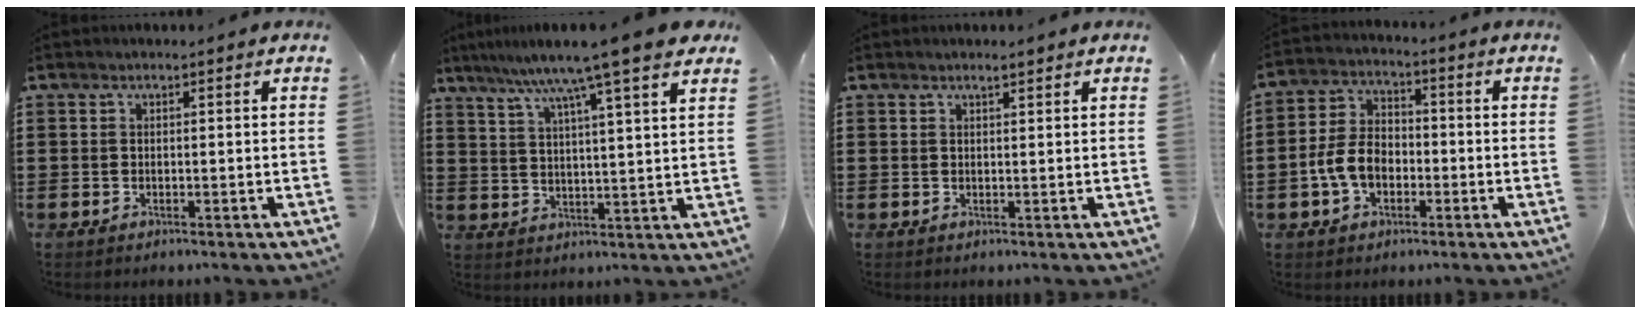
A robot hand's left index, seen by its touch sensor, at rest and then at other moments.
{"total": 9.2, "force": [7.3, -0.8, 5.6], "torque": [-0.125, -0.034, 0.115]}
{"total": 1.4, "force": [1.2, 0.2, 0.8], "torque": [-0.017, 0.001, 0.021]}
{"total": 6.6, "force": [-2.1, 4.5, 4.4], "torque": [-0.116, 0.003, -0.048]}